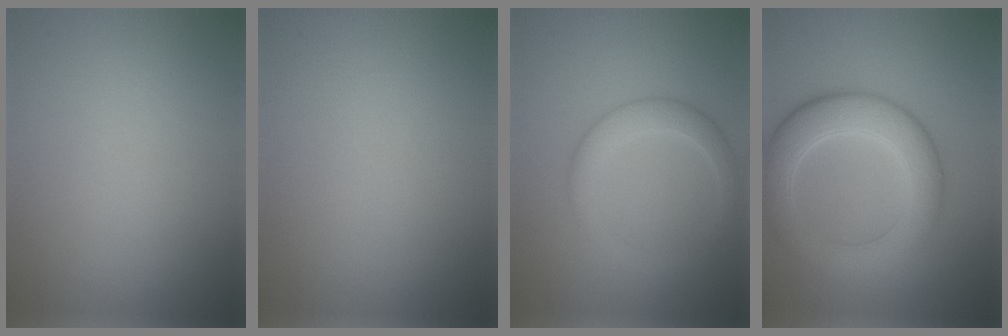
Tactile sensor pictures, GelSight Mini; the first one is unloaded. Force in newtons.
{"total": 0.0}
{"total": 3.0, "press": 3.0, "slide": 0.1}
{"total": 6.5, "press": 6.5, "slide": 0.1}